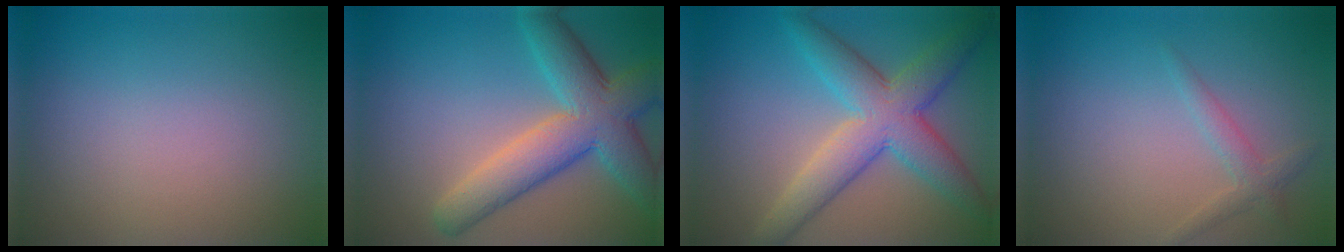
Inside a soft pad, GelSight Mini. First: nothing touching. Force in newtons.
{"total": 7.7, "press": 7.7, "slide": 0.2}
{"total": 7.3, "press": 7.3, "slide": 0.3}
{"total": 1.6, "press": 1.6, "slide": 0.1}